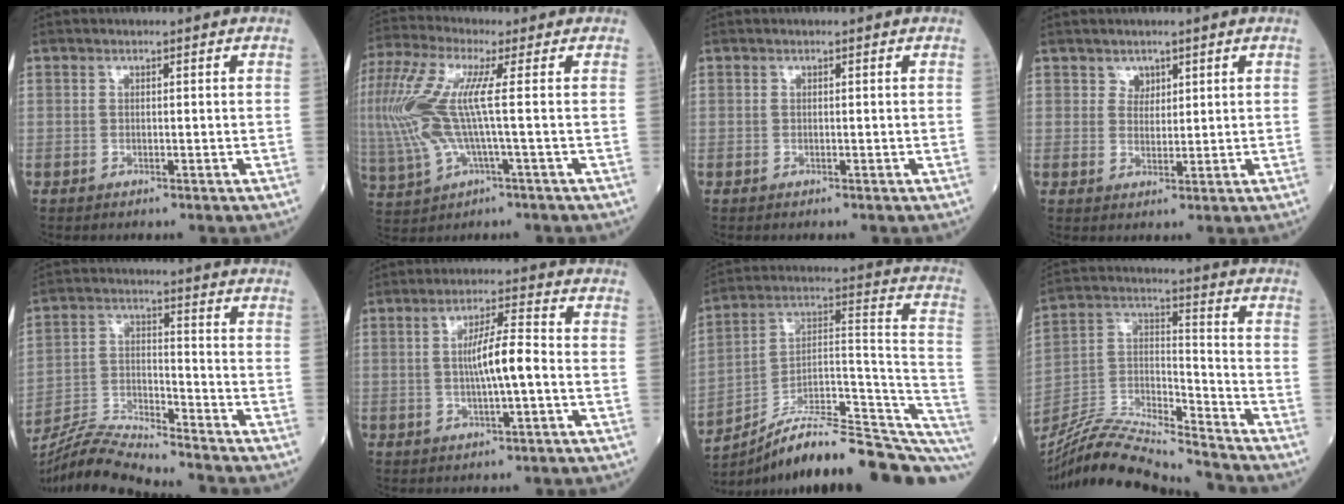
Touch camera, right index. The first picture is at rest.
{"total": 15.4, "force": [1.1, 3.4, 15.0], "torque": [-0.368, 0.016, 0.018]}
{"total": 0.0}
{"total": 2.1, "force": [1.4, 1.5, 0.4], "torque": [0.003, -0.002, 0.019]}
{"total": 11.3, "force": [-11.0, -0.7, 2.5], "torque": [-0.051, 0.003, -0.206]}
{"total": 7.1, "force": [-0.4, 0.5, 7.0], "torque": [-0.124, 0.006, -0.010]}
{"total": 22.1, "force": [-16.5, 4.0, 14.2], "torque": [-0.144, 0.055, -0.249]}
{"total": 19.7, "force": [-18.6, 0.5, 6.6], "torque": [-0.140, 0.003, -0.330]}